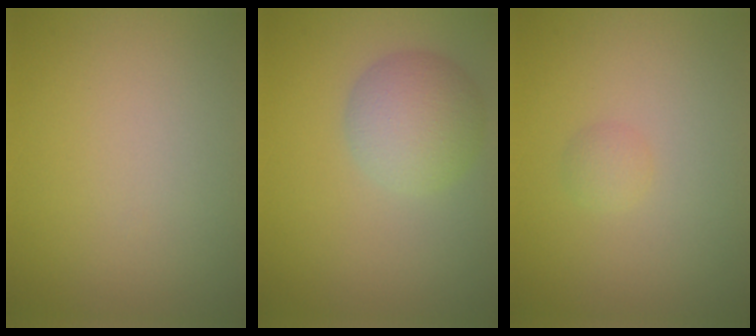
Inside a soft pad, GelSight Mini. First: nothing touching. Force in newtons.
{"total": 4.5, "press": 4.5, "slide": 0.2}
{"total": 0.9, "press": 0.9, "slide": 0.1}